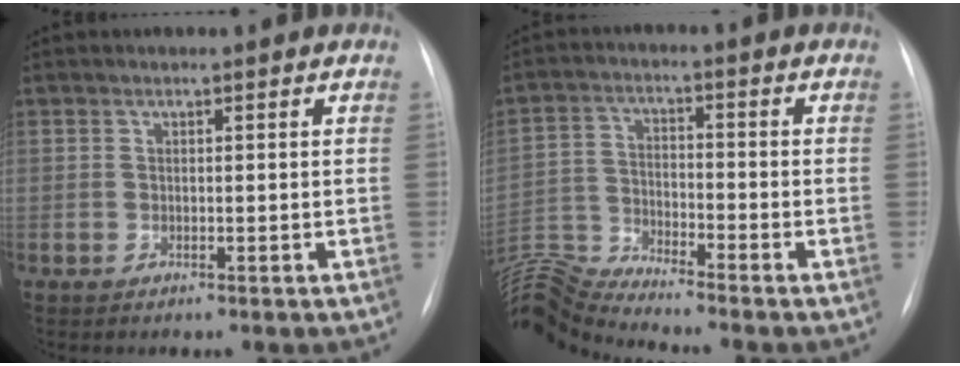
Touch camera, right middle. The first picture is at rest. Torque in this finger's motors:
{"motor_torque": [0.50, -1.64, 0.44, 0.21]}